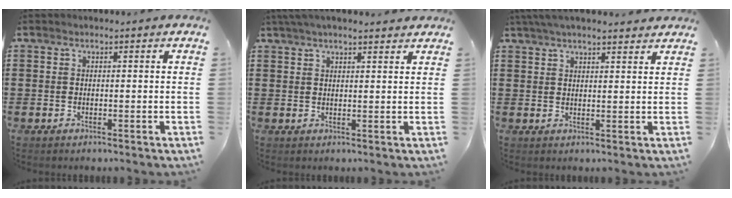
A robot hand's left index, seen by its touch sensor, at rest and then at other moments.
{"total": 2.9, "force": [2.6, 0.2, 1.3], "torque": [-0.031, 0.003, 0.048]}
{"total": 3.8, "force": [3.5, 0.2, 1.5], "torque": [-0.037, -0.001, 0.066]}